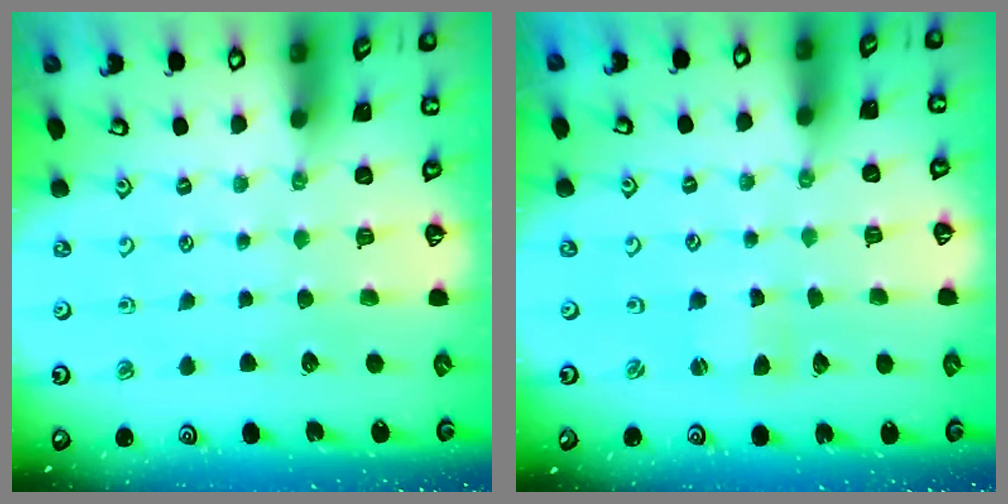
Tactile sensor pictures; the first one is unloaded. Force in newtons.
{"total": 1.1, "press": 1.1, "slide": 0.2}